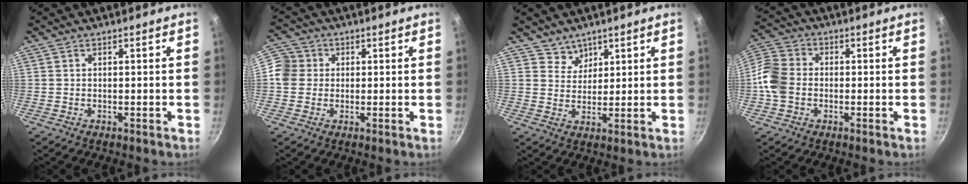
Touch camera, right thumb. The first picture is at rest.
{"total": 7.4, "force": [0.7, 6.9, 2.6], "torque": [-0.024, 0.009, -0.004]}
{"total": 3.9, "force": [2.8, 2.7, 0.0], "torque": [0.021, -0.015, 0.048]}
{"total": 9.3, "force": [-1.4, 7.3, 5.6], "torque": [-0.098, 0.019, -0.048]}